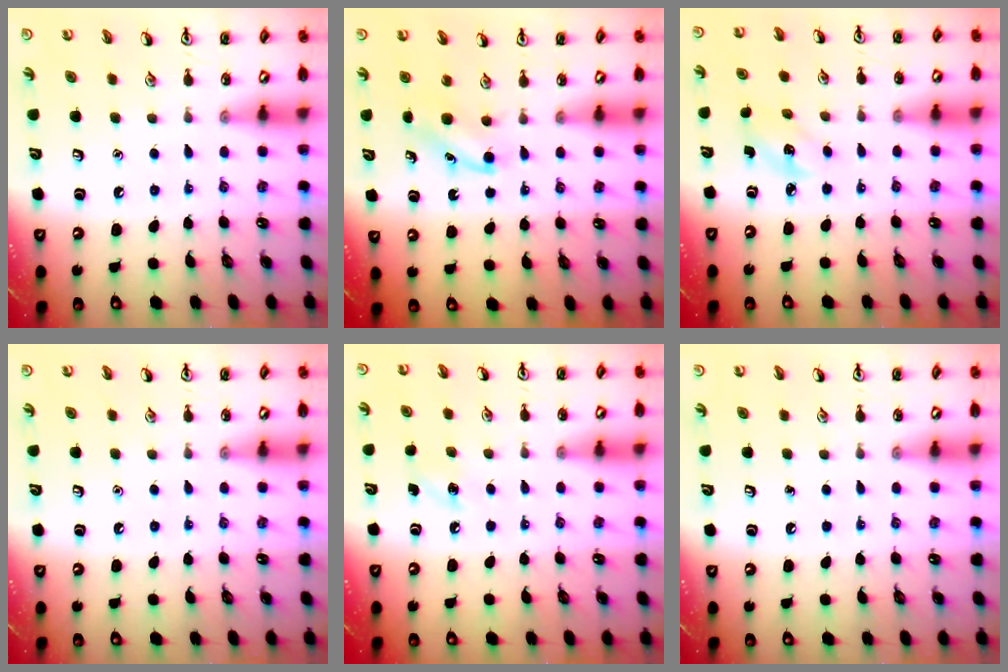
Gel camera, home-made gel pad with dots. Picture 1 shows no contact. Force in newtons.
{"total": 3.7, "press": 3.5, "slide": 1.2}
{"total": 2.9, "press": 2.8, "slide": 0.9}
{"total": 0.0}
{"total": 4.0, "press": 3.8, "slide": 1.5}
{"total": 0.0}